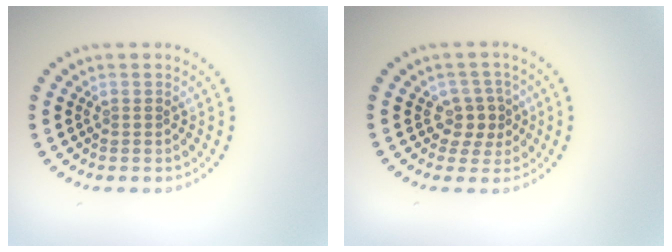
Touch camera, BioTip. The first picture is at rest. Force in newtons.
{"total": 2.3, "press": 2.0, "slide": 1.1}